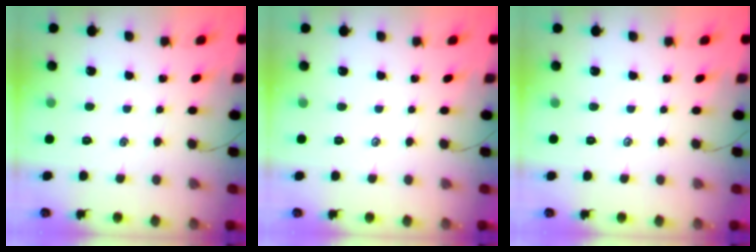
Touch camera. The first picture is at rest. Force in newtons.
{"total": 0.0}
{"total": 0.0}